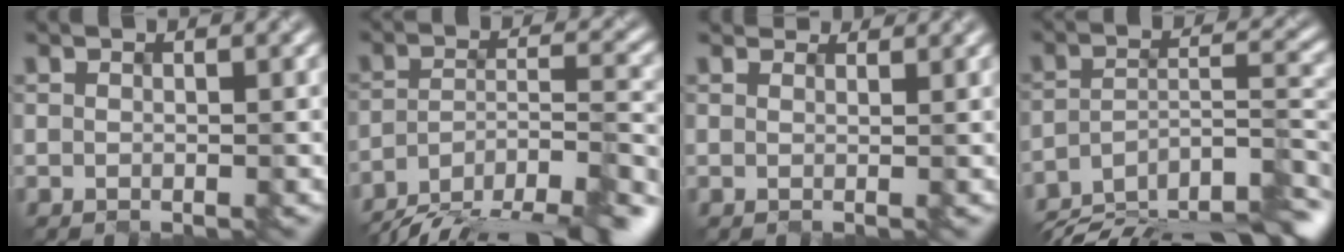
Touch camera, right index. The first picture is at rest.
{"total": 13.0, "force": [-11.1, 3.3, 5.9], "torque": [-0.104, -0.010, -0.157]}
{"total": 4.5, "force": [4.1, 1.4, 1.3], "torque": [-0.025, 0.016, 0.044]}
{"total": 12.5, "force": [-10.4, 3.2, 6.1], "torque": [-0.107, 0.001, -0.158]}